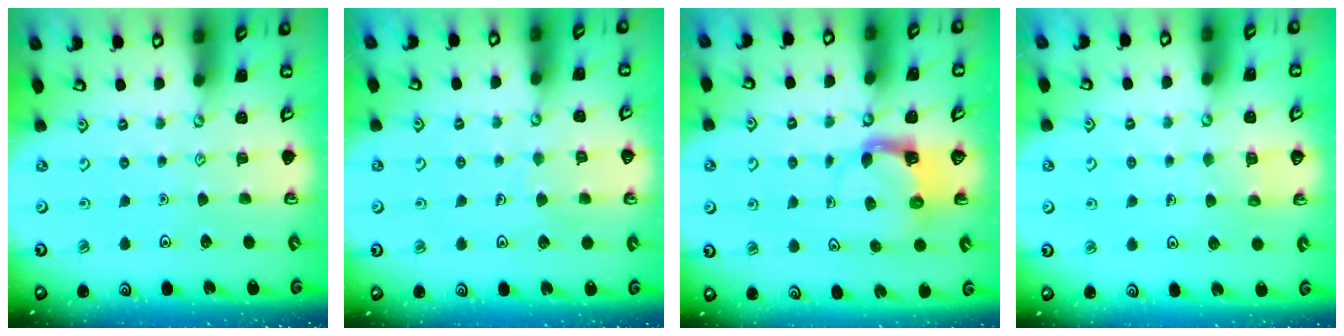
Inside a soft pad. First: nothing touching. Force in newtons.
{"total": 4.3, "press": 4.2, "slide": 0.4}
{"total": 4.0, "press": 3.9, "slide": 0.6}
{"total": 3.8, "press": 3.8, "slide": 0.4}